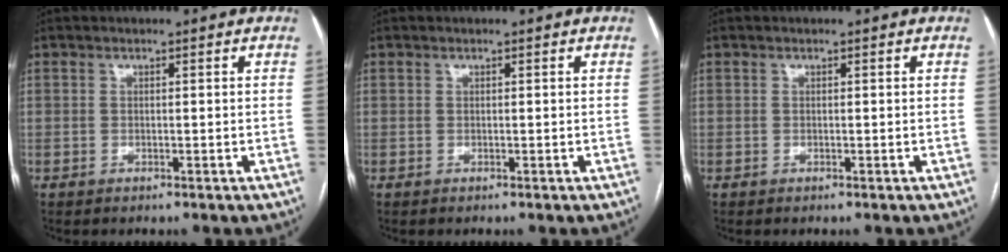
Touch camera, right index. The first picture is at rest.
{"total": 0.0}
{"total": 0.0}